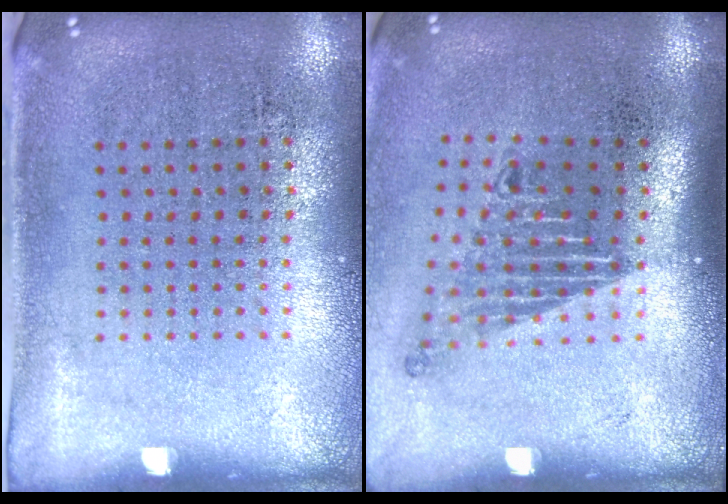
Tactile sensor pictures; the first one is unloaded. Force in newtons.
{"total": 1.7, "press": 1.2, "slide": 1.2}